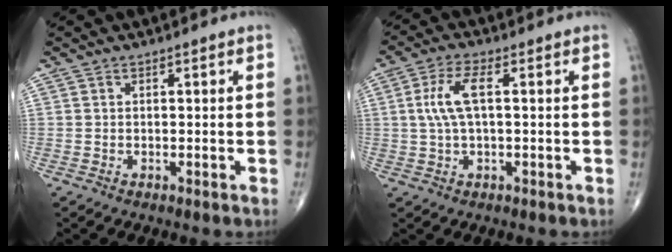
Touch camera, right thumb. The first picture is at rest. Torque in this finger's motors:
{"motor_torque": [-0.38, 0.62, -0.08, -0.17, 0.18]}